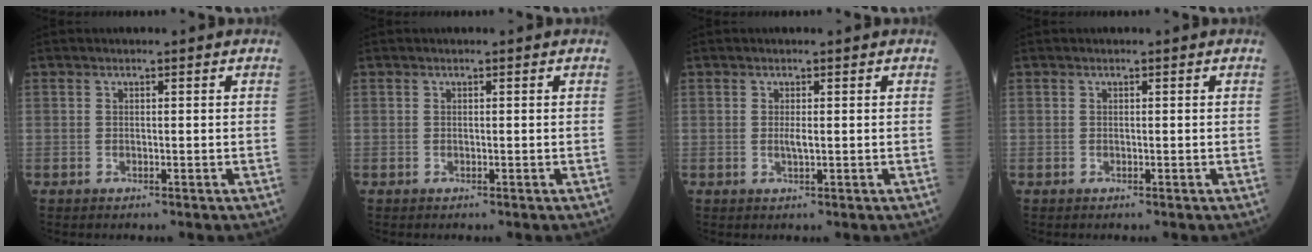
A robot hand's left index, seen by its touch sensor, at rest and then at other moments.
{"total": 0.0}
{"total": 1.1, "force": [-0.2, 0.0, 1.0], "torque": [-0.026, -0.006, -0.002]}
{"total": 0.0}